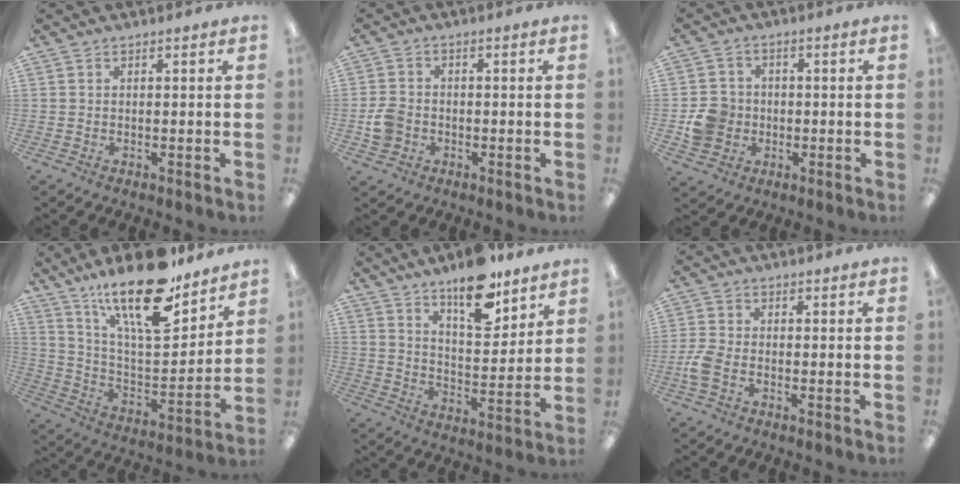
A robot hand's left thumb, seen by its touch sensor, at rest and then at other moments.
{"total": 5.0, "force": [-1.3, 4.2, 2.3], "torque": [-0.051, 0.007, -0.023]}
{"total": 7.4, "force": [-1.1, 6.9, 2.5], "torque": [-0.049, 0.017, -0.017]}
{"total": 22.5, "force": [16.1, 7.4, 13.8], "torque": [-0.242, -0.098, 0.274]}
{"total": 14.9, "force": [11.1, 5.8, 8.0], "torque": [-0.113, -0.068, 0.192]}
{"total": 4.6, "force": [-1.7, 3.0, 3.1], "torque": [-0.069, 0.005, -0.033]}